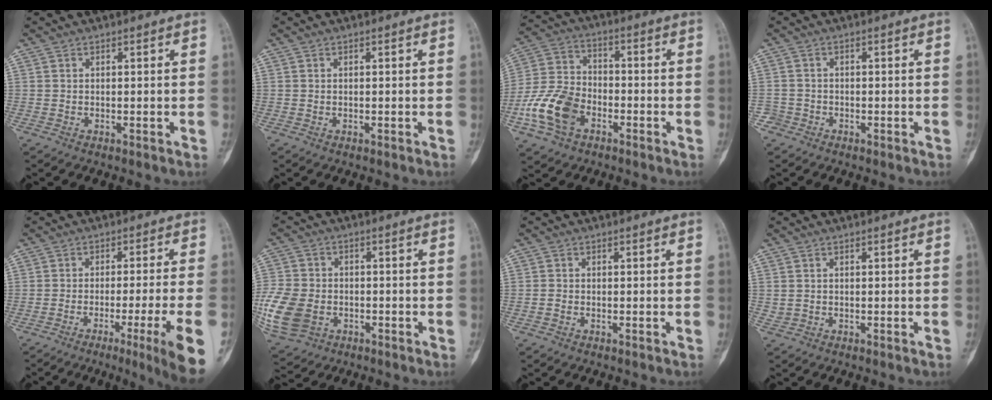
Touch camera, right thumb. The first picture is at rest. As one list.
[{"total": 0.0}, {"total": 12.9, "force": [-5.3, 8.6, 8.1], "torque": [-0.159, 0.026, -0.107]}, {"total": 2.0, "force": [-1.1, 1.6, -0.4], "torque": [0.019, 0.009, -0.029]}, {"total": 11.7, "force": [-5.3, -0.7, 10.4], "torque": [-0.145, -0.001, -0.077]}, {"total": 16.3, "force": [-4.4, 12.4, 9.6], "torque": [-0.244, -0.001, -0.072]}, {"total": 1.0, "force": [-0.4, 0.8, 0.5], "torque": [-0.009, 0.002, -0.008]}, {"total": 0.7, "force": [0.0, 0.6, 0.5], "torque": [-0.009, 0.001, 0.005]}]